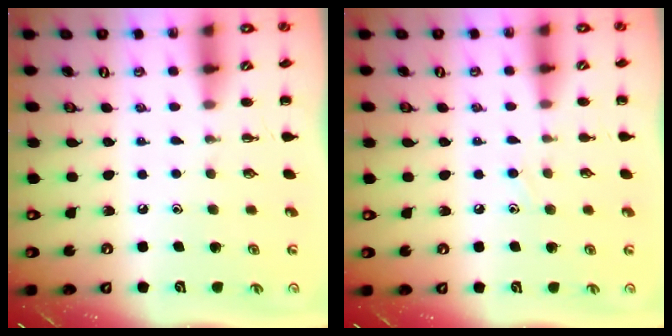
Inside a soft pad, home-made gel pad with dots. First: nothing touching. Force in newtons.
{"total": 6.5, "press": 6.1, "slide": 2.4}